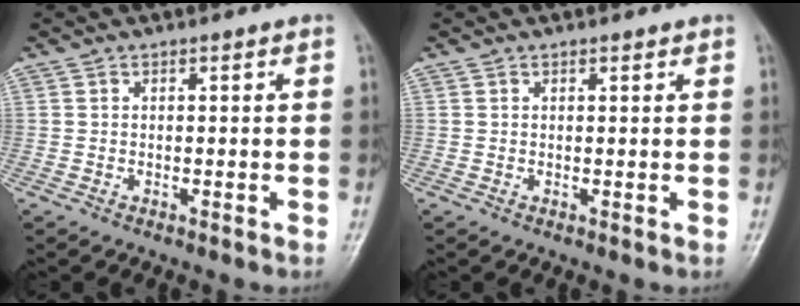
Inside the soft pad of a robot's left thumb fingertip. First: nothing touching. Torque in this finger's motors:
{"motor_torque": [-0.25, 0.08, -0.21, -0.16, 0.04]}